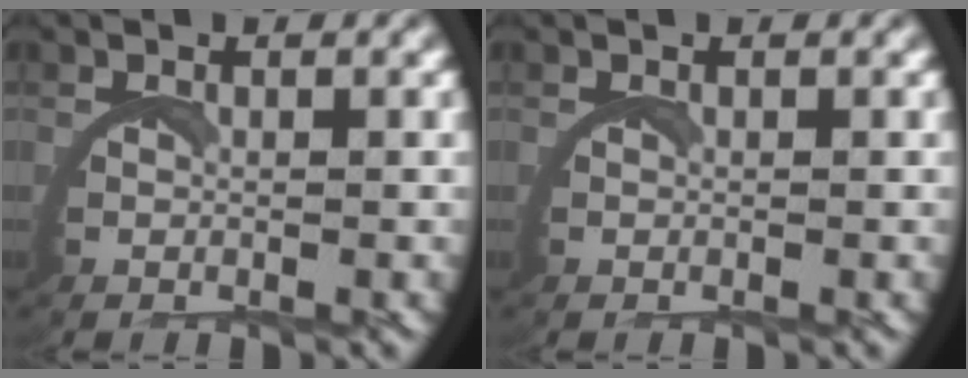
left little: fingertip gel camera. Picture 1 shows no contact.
{"total": 0.0}